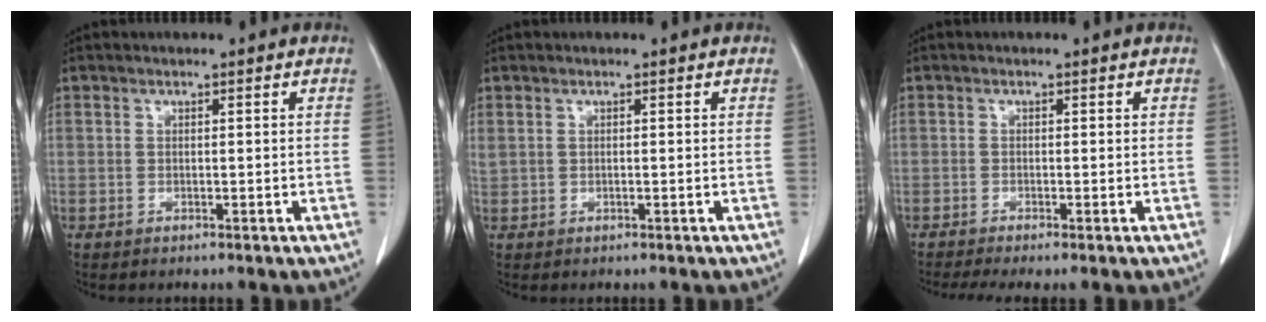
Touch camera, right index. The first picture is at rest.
{"total": 0.9, "force": [0.3, 0.5, 0.8], "torque": [-0.031, 0.009, 0.016]}
{"total": 3.2, "force": [-2.3, 0.2, 2.2], "torque": [-0.037, -0.009, -0.040]}